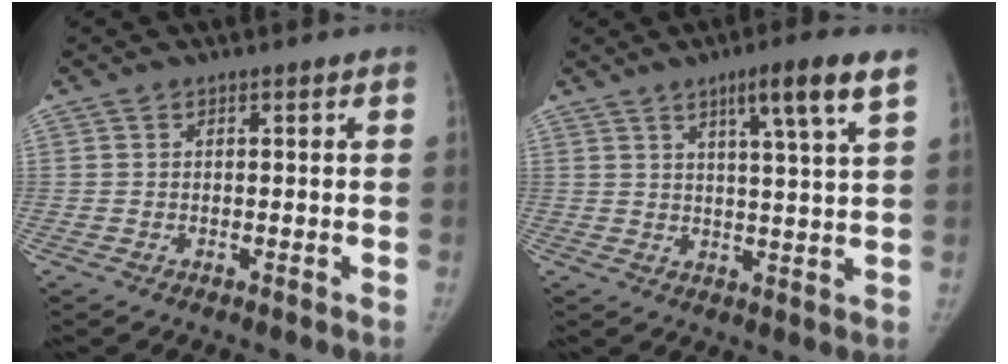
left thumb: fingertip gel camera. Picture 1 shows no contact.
{"total": 8.7, "force": [5.0, 0.1, 7.2], "torque": [-0.113, -0.022, 0.075]}